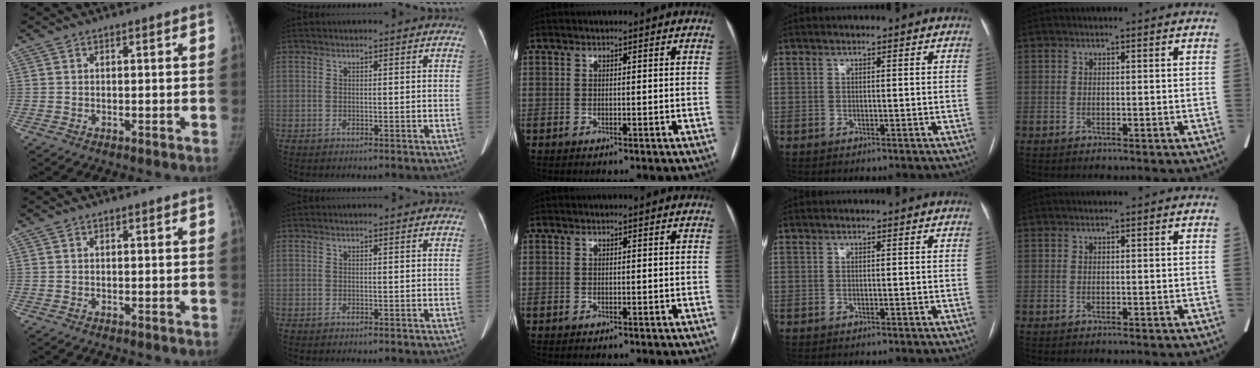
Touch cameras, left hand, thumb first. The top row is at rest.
{}